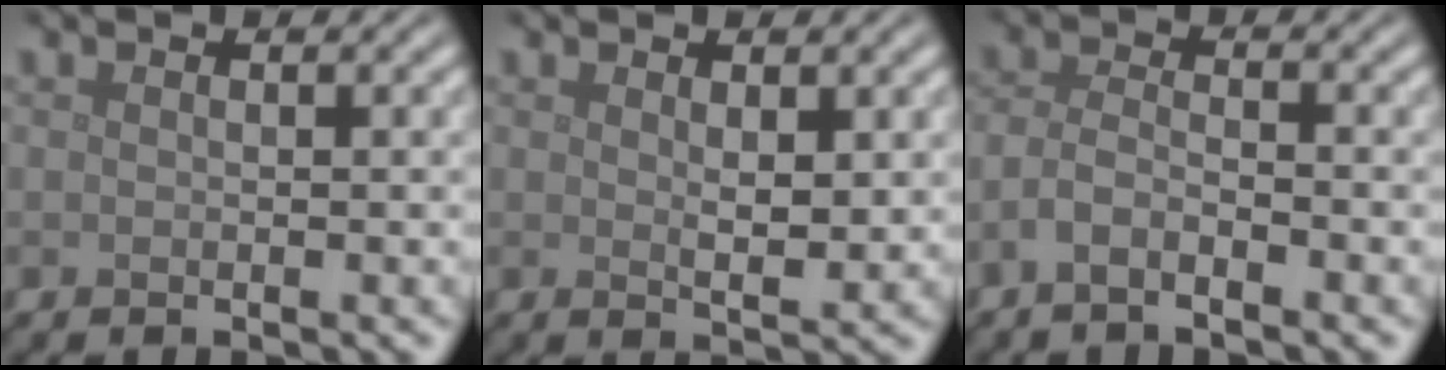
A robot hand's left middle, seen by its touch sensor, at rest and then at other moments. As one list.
[{"total": 1.7, "force": [0.7, 0.6, 1.5], "torque": [-0.026, -0.007, 0.015]}, {"total": 2.3, "force": [-1.6, 0.7, 1.4], "torque": [-0.031, 0.004, -0.040]}]